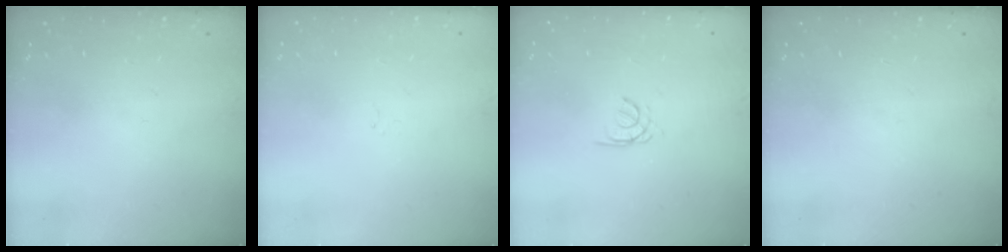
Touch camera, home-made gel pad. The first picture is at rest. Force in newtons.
{"total": 0.0}
{"total": 1.5, "press": 1.4, "slide": 0.4}
{"total": 0.0}